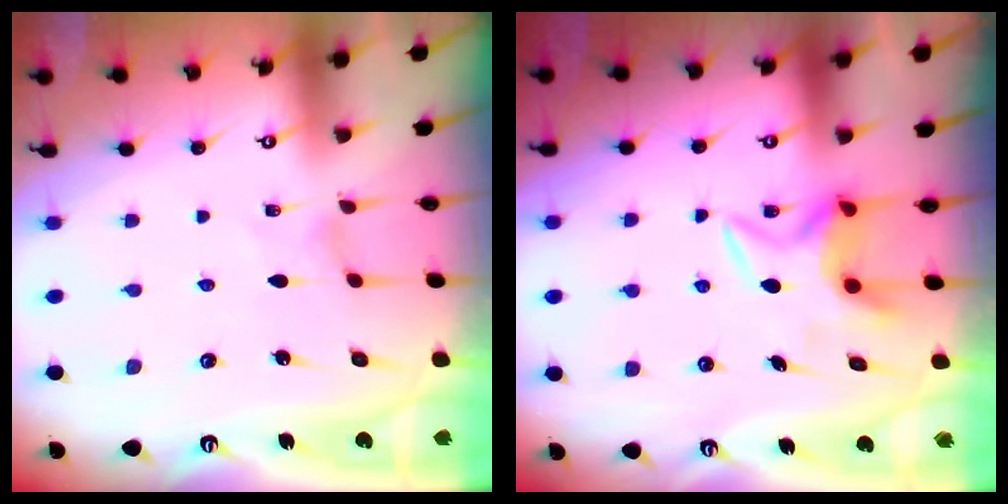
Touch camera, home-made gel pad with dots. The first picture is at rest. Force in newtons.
{"total": 5.9, "press": 5.9, "slide": 0.8}